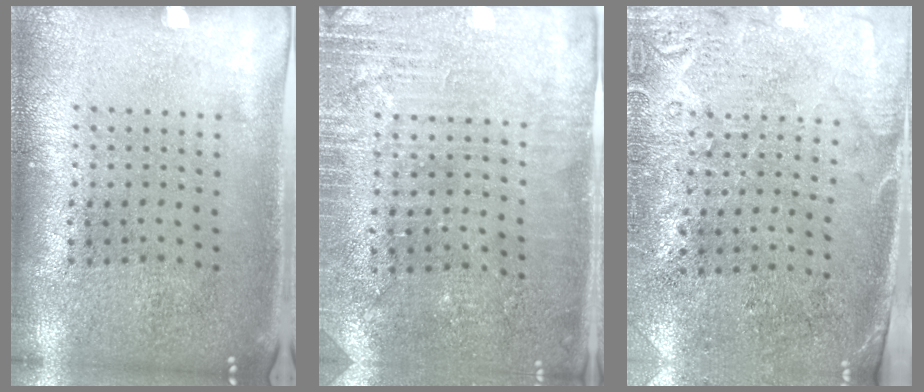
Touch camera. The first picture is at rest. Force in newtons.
{"total": 2.9, "press": 2.8, "slide": 0.4}
{"total": 2.8, "press": 2.4, "slide": 1.4}